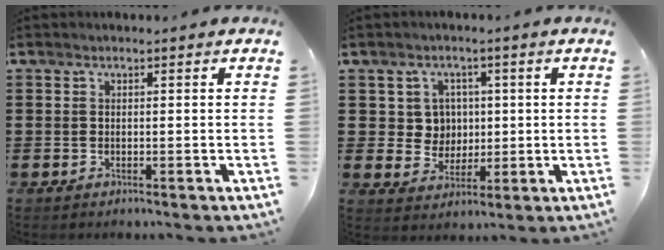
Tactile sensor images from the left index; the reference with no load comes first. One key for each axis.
{"total": 4.8, "fx": 1.0, "fy": 4.5, "fz": 1.1, "tx": -0.046, "ty": 0.015, "tz": 0.017}